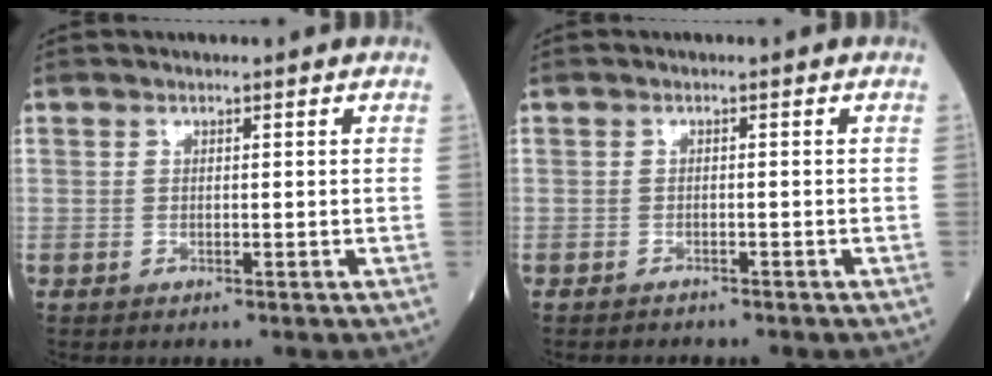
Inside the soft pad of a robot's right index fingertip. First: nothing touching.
{"total": 1.1, "force": [-1.0, 0.3, 0.0], "torque": [-0.006, -0.001, -0.017]}